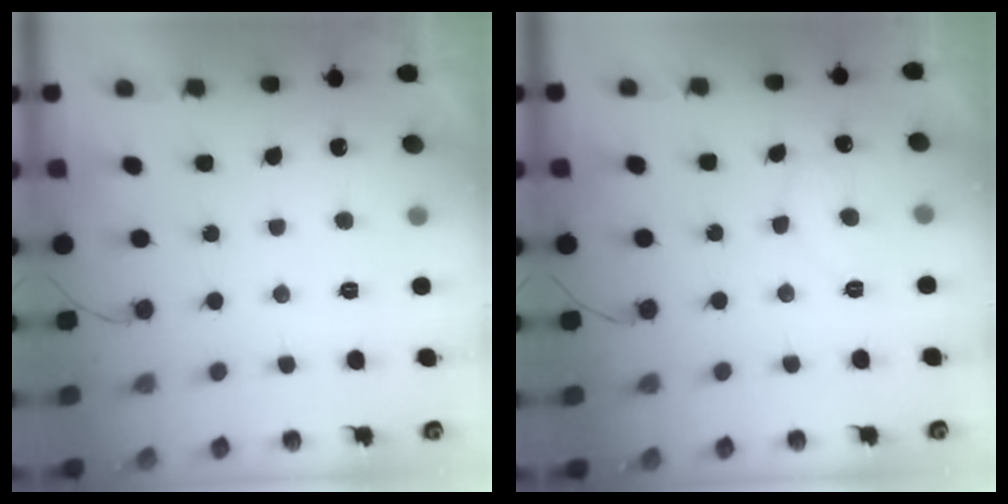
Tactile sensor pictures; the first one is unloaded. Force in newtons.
{"total": 6.7, "press": 6.7, "slide": 0.5}